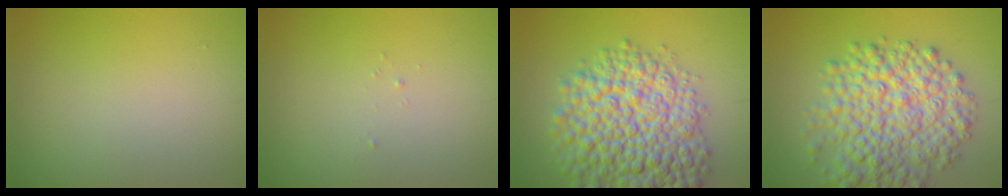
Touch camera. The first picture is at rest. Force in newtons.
{"total": 0.0}
{"total": 10.6, "press": 10.5, "slide": 0.4}
{"total": 8.8, "press": 8.8, "slide": 0.2}